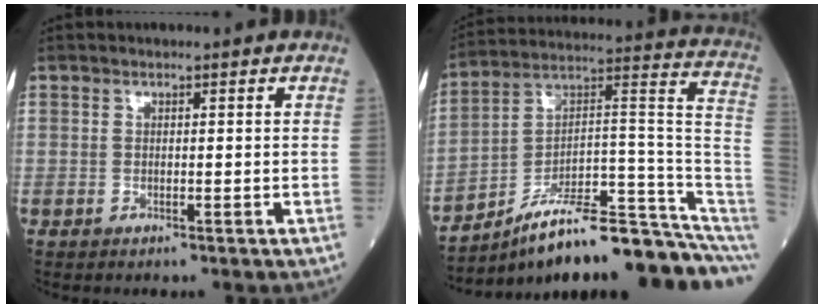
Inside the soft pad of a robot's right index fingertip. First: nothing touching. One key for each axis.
{"total": 20.9, "fx": -15.2, "fy": 2.3, "fz": 14.1, "tx": -0.129, "ty": 0.063, "tz": -0.232}